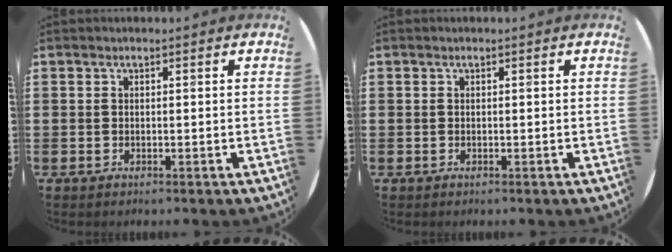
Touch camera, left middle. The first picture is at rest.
{"total": 0.0}